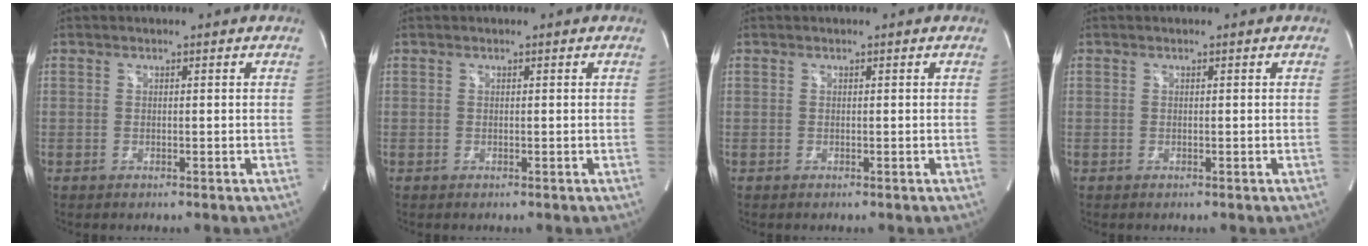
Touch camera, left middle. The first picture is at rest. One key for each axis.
{"total": 0.0}
{"total": 0.0}
{"total": 0.0}